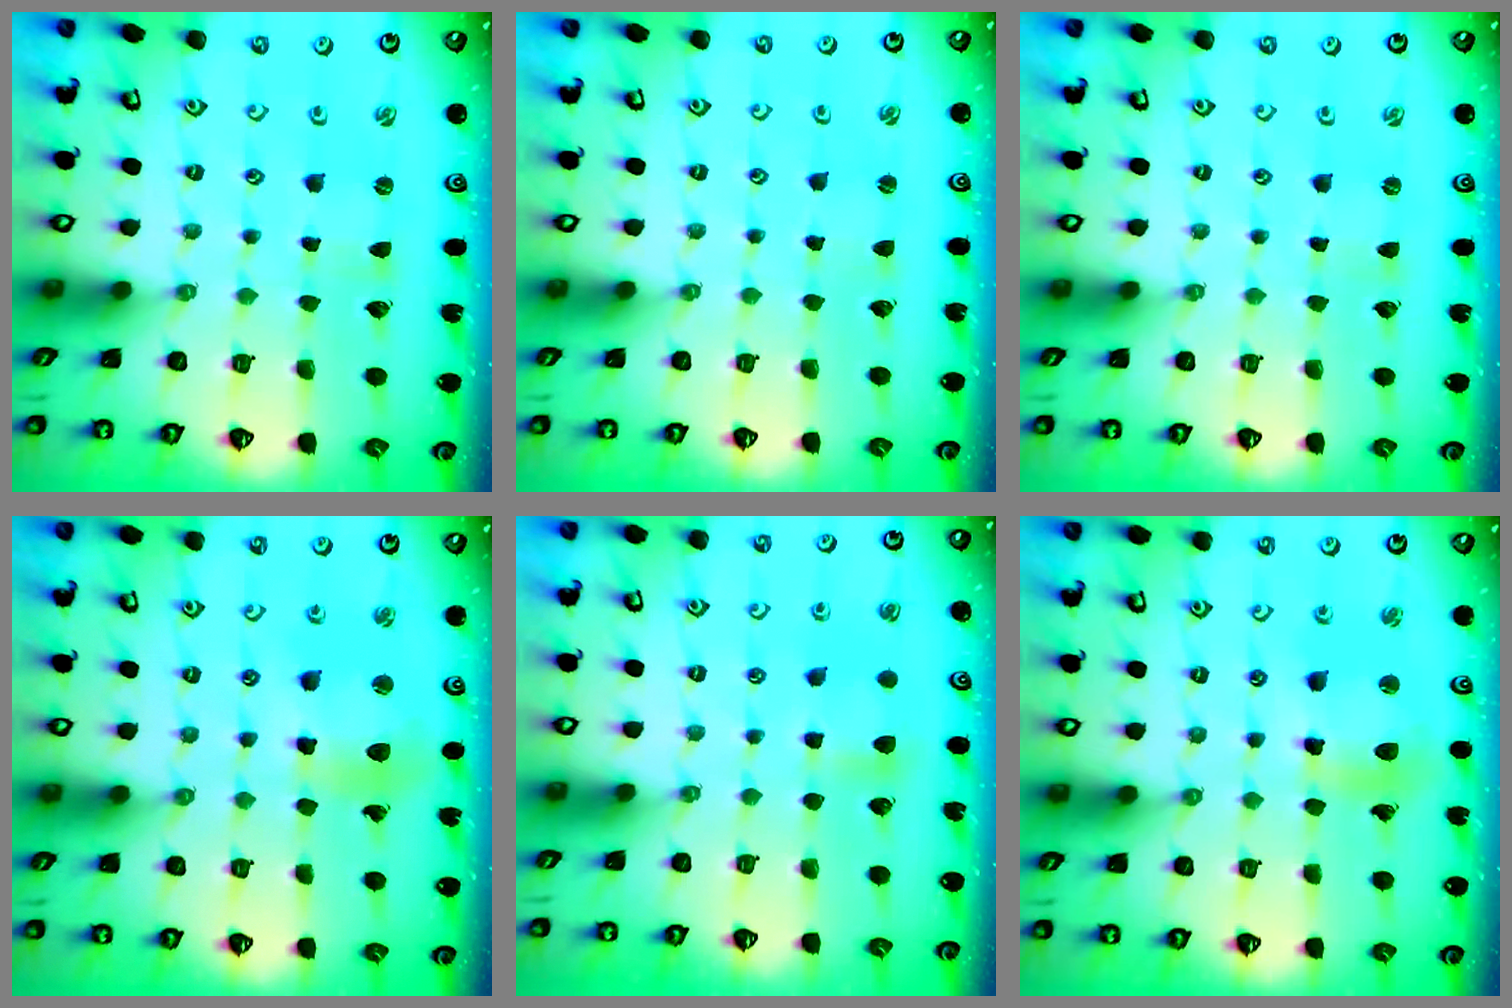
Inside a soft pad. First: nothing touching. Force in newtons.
{"total": 1.5, "press": 1.5, "slide": 0.3}
{"total": 0.0}
{"total": 9.9, "press": 9.8, "slide": 1.3}
{"total": 5.3, "press": 5.3, "slide": 0.6}
{"total": 12.1, "press": 11.9, "slide": 2.0}